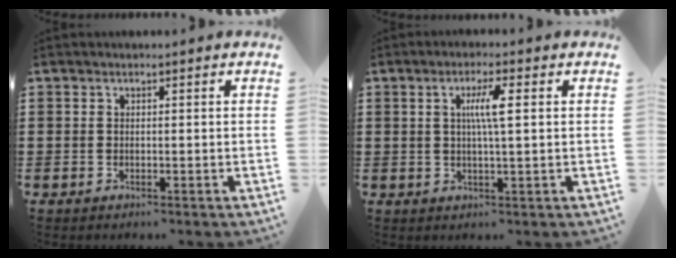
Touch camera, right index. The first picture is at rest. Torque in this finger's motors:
{"motor_torque": [0.84, -0.15, 0.26, 0.12]}